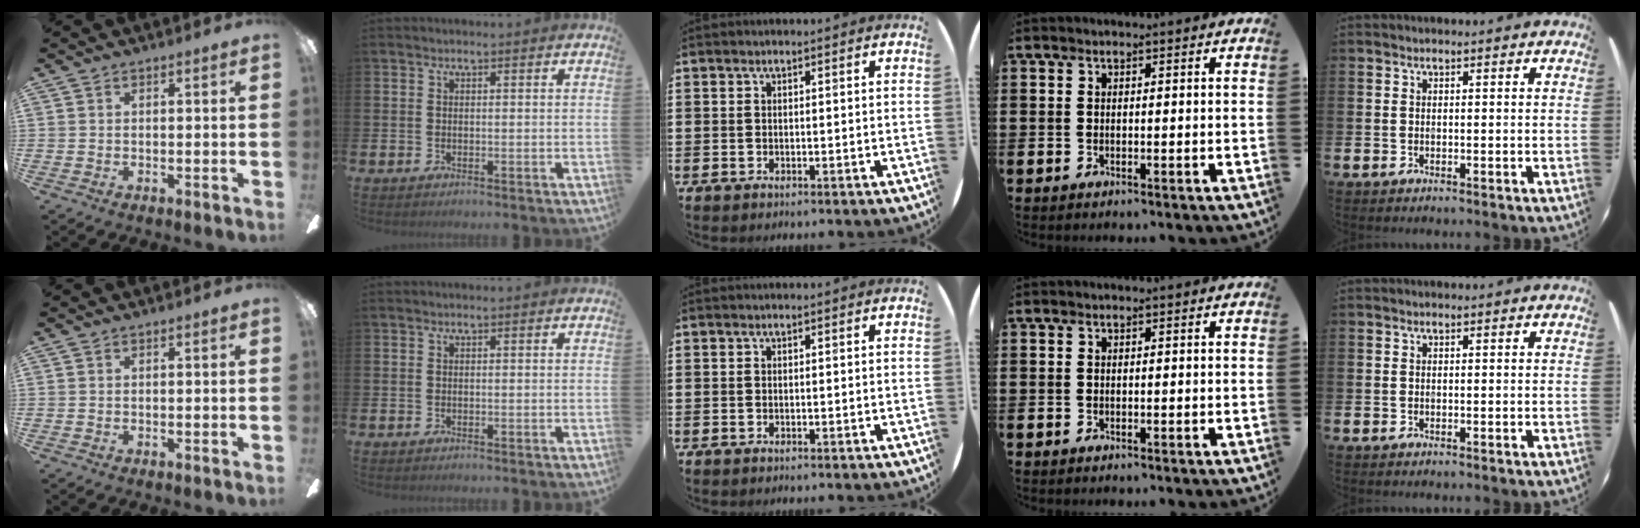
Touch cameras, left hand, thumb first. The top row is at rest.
{}